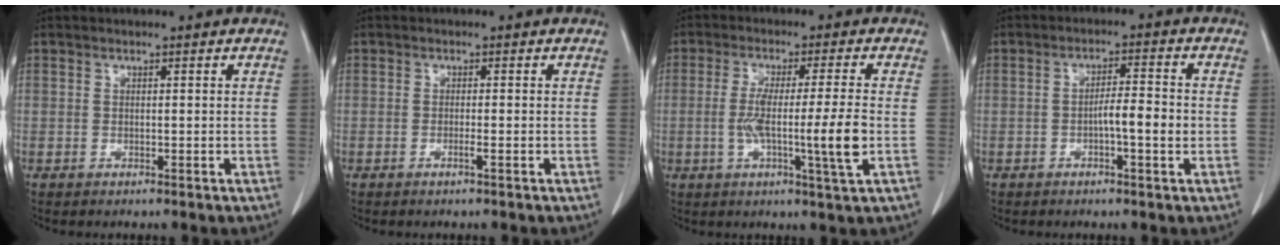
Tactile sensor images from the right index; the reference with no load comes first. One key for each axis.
{"total": 0.9, "fx": -0.5, "fy": -0.2, "fz": 0.7, "tx": -0.012, "ty": 0.001, "tz": -0.010}
{"total": 9.6, "fx": -1.7, "fy": -0.9, "fz": 9.4, "tx": -0.170, "ty": -0.012, "tz": -0.031}
{"total": 4.7, "fx": -1.1, "fy": 0.5, "fz": 4.5, "tx": -0.073, "ty": 0.007, "tz": -0.017}